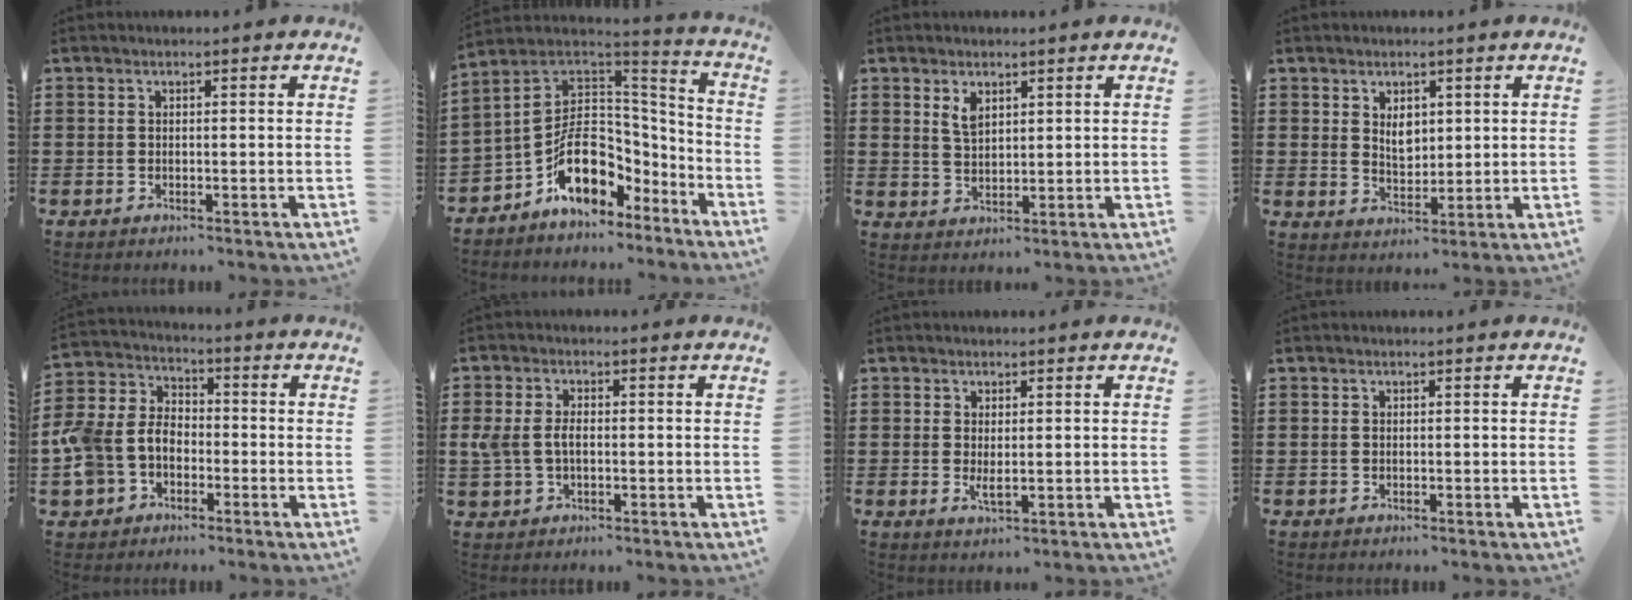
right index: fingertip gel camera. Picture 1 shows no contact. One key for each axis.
{"total": 11.4, "fx": -4.8, "fy": 7.4, "fz": 7.3, "tx": -0.142, "ty": -0.003, "tz": -0.090}
{"total": 2.9, "fx": 1.8, "fy": 1.4, "fz": 1.7, "tx": -0.039, "ty": 0.004, "tz": 0.034}
{"total": 3.5, "fx": 1.6, "fy": 2.3, "fz": 2.1, "tx": -0.031, "ty": 0.001, "tz": 0.025}
{"total": 6.9, "fx": -2.0, "fy": 5.6, "fz": 3.5, "tx": -0.122, "ty": -0.004, "tz": -0.052}
{"total": 3.7, "fx": -0.2, "fy": 2.4, "fz": 2.9, "tx": -0.079, "ty": -0.001, "tz": -0.012}
{"total": 1.9, "fx": 0.3, "fy": 0.6, "fz": 1.8, "tx": -0.035, "ty": -0.003, "tz": 0.006}
{"total": 0.0}